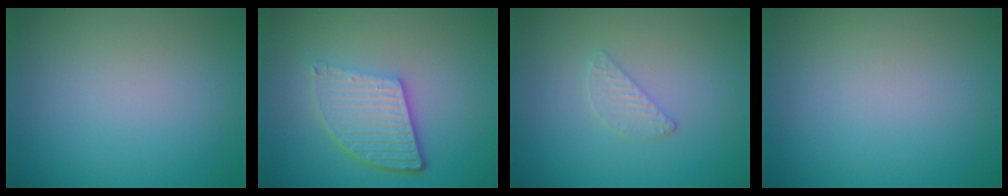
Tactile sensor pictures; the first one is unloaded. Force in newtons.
{"total": 5.5, "press": 3.9, "slide": 3.9}
{"total": 1.5, "press": 1.5, "slide": 0.2}
{"total": 0.0}